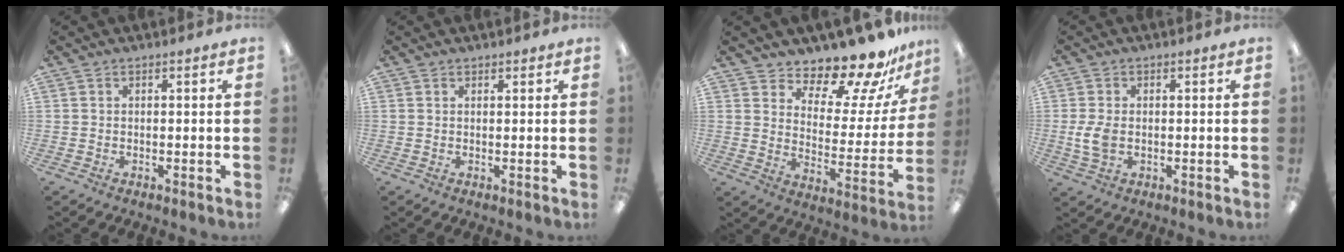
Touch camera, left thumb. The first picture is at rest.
{"total": 0.8, "force": [0.7, 0.4, 0.0], "torque": [0.000, 0.001, 0.013]}
{"total": 14.0, "force": [12.8, 3.7, 4.2], "torque": [-0.068, -0.118, 0.221]}
{"total": 5.3, "force": [-0.4, 3.5, 4.0], "torque": [-0.095, -0.001, -0.012]}